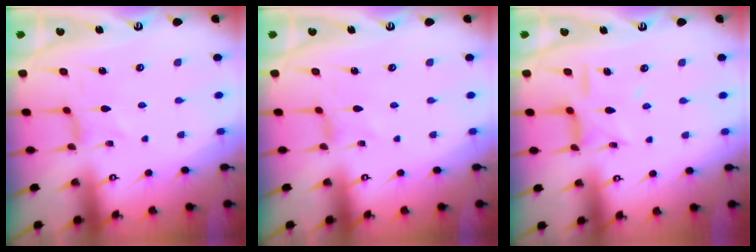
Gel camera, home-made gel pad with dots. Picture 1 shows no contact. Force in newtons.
{"total": 0.0}
{"total": 9.9, "press": 9.8, "slide": 0.7}